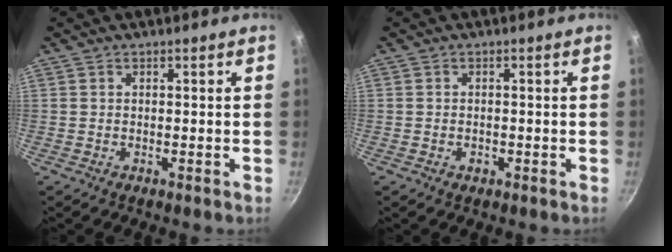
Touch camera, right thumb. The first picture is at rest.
{"total": 1.4, "force": [-0.6, 1.0, 0.8], "torque": [-0.012, 0.002, -0.009]}